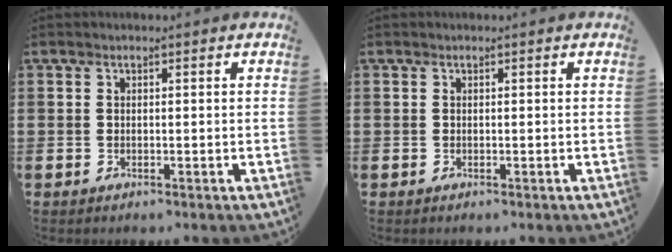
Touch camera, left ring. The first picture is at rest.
{"total": 0.0}